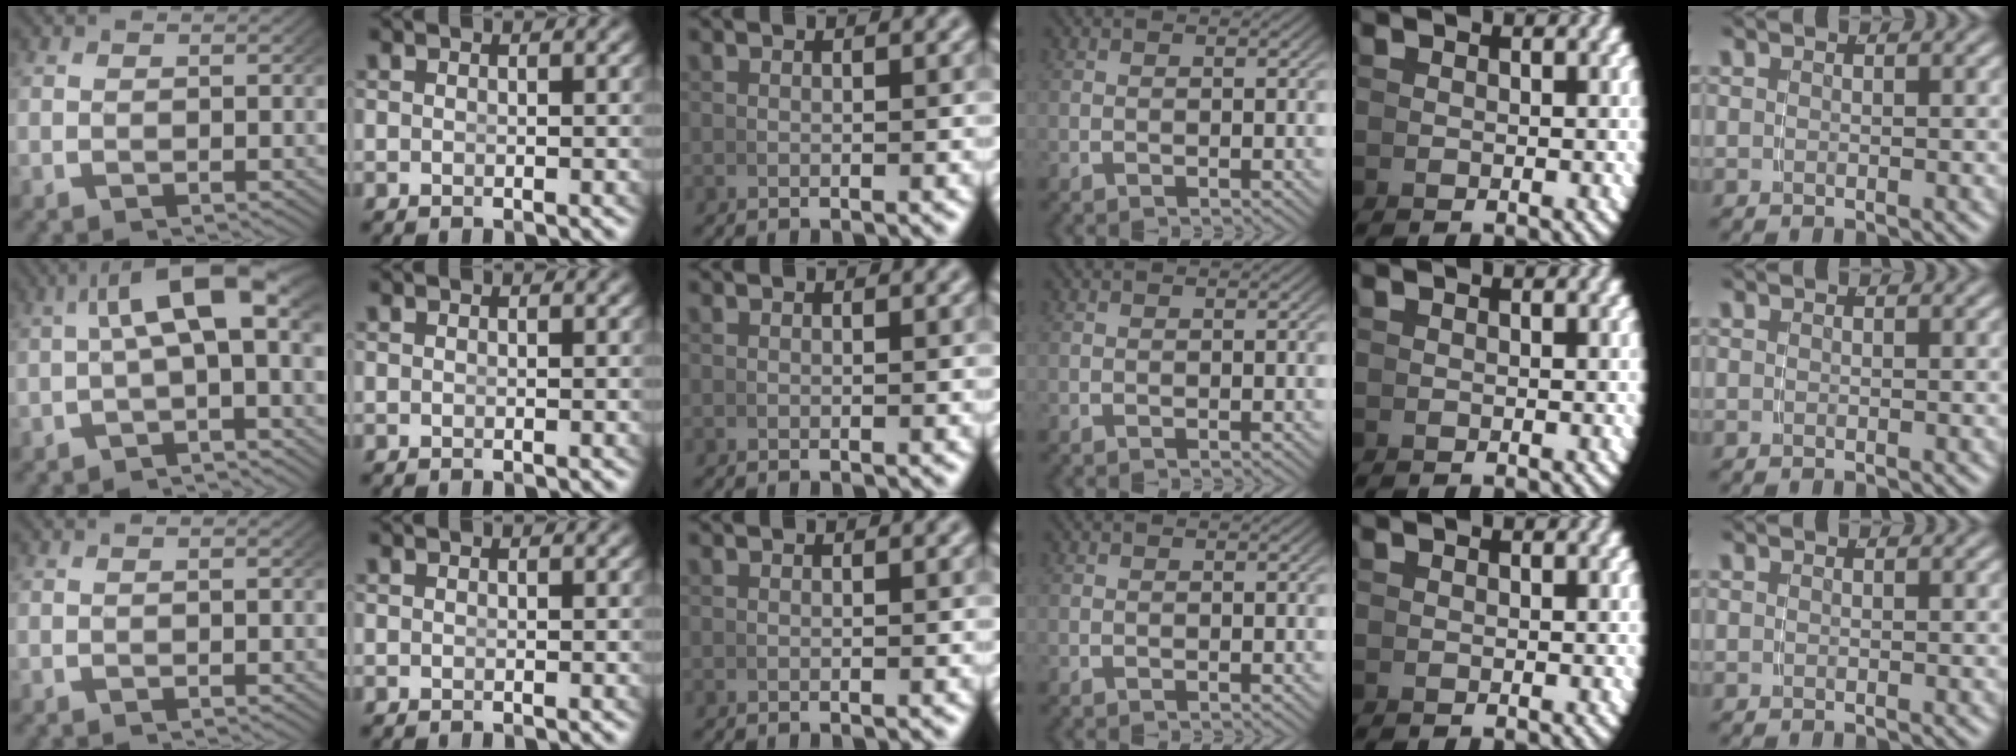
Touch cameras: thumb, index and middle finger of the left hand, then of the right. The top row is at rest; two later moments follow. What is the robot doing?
{"motion": "lift_and_place", "object": "dispenser bottle"}